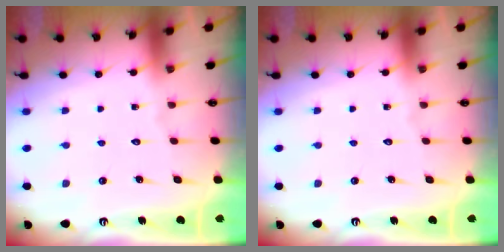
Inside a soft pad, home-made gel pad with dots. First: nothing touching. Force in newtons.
{"total": 0.0}